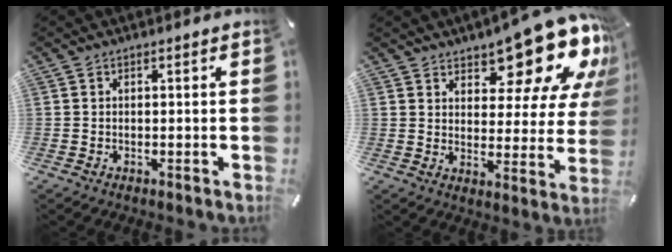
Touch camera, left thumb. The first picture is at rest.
{"total": 15.6, "force": [12.6, 6.2, 6.8], "torque": [-0.080, -0.112, 0.210]}